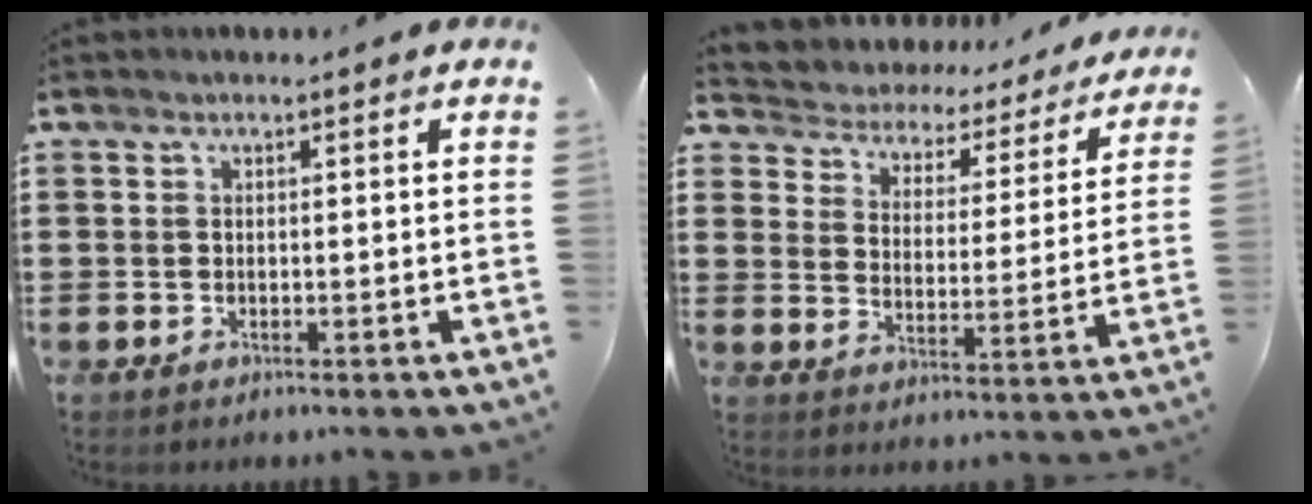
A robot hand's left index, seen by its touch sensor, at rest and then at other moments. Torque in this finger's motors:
{"motor_torque": [1.11, -1.02, 0.61, 0.05]}